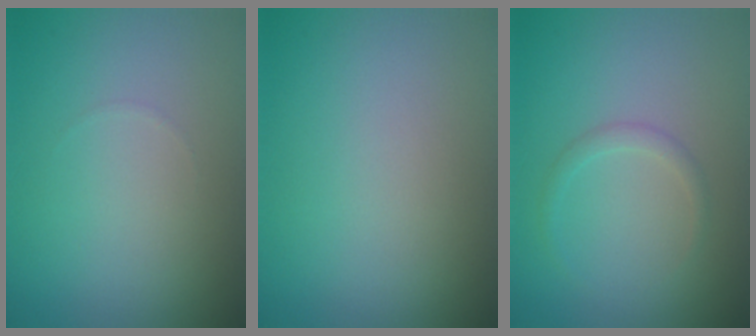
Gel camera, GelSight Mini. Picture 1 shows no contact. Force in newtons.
{"total": 0.0}
{"total": 1.1, "press": 1.1, "slide": 0.1}